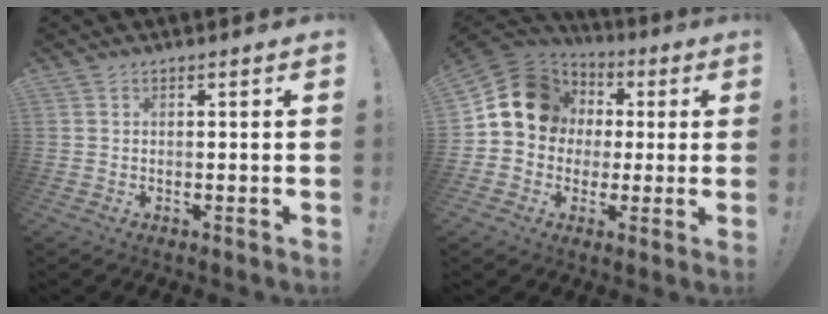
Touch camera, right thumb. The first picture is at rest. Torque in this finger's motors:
{"motor_torque": [0.70, 0.56, 1.17, -0.36, 0.12]}